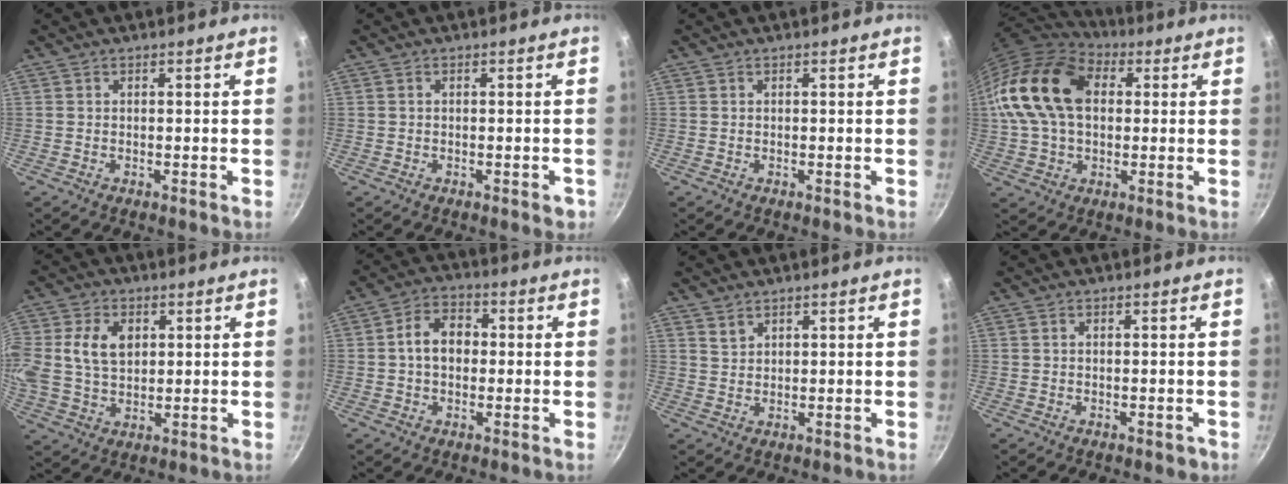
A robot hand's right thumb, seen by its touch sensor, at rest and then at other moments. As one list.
[{"total": 1.8, "force": [-0.7, 0.7, 1.5], "torque": [-0.011, 0.007, -0.007]}, {"total": 0.0}, {"total": 19.0, "force": [3.1, 13.1, 13.4], "torque": [-0.239, 0.024, 0.041]}, {"total": 12.7, "force": [2.7, 9.2, 8.4], "torque": [-0.168, 0.014, 0.048]}, {"total": 7.4, "force": [0.1, 5.5, 5.0], "torque": [-0.059, 0.021, -0.008]}, {"total": 2.0, "force": [1.5, 1.2, 0.7], "torque": [-0.007, -0.004, 0.031]}, {"total": 1.3, "force": [-0.5, 0.7, 1.0], "torque": [-0.006, 0.005, -0.003]}]